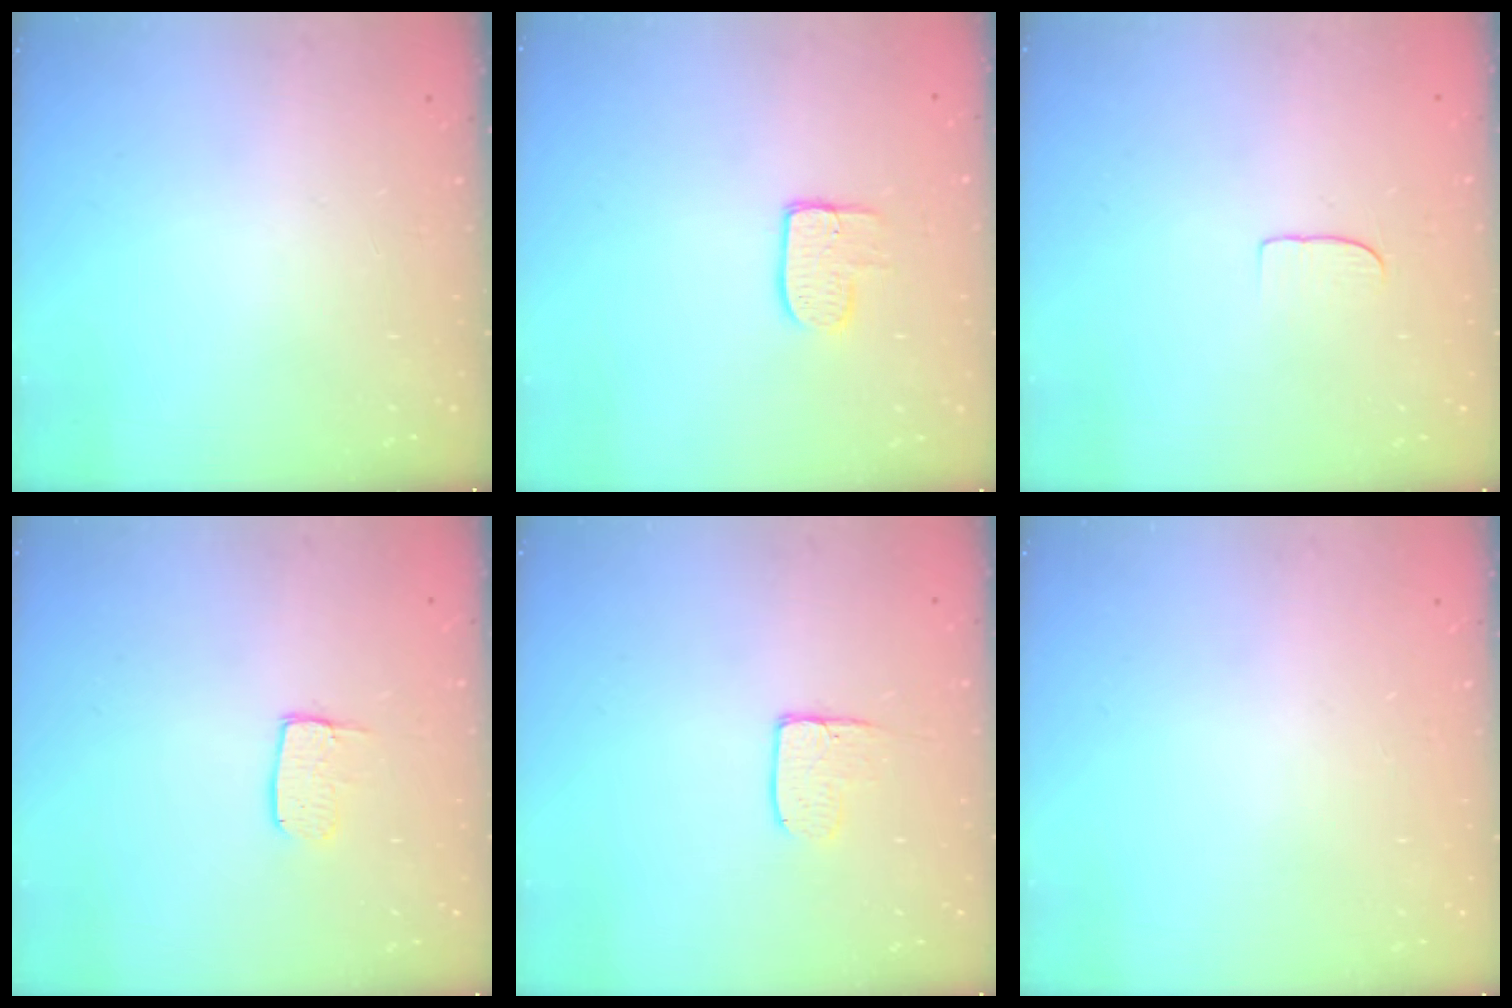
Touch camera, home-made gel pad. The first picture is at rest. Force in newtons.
{"total": 7.4, "press": 7.4, "slide": 0.2}
{"total": 5.0, "press": 4.9, "slide": 0.4}
{"total": 5.8, "press": 5.8, "slide": 0.4}
{"total": 6.3, "press": 6.2, "slide": 0.5}
{"total": 0.0}